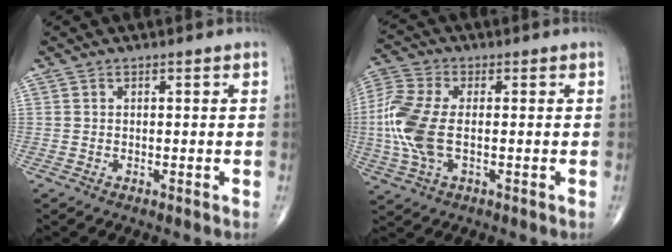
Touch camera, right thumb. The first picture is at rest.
{"total": 12.2, "force": [-1.1, 6.5, 10.3], "torque": [-0.256, 0.007, -0.022]}